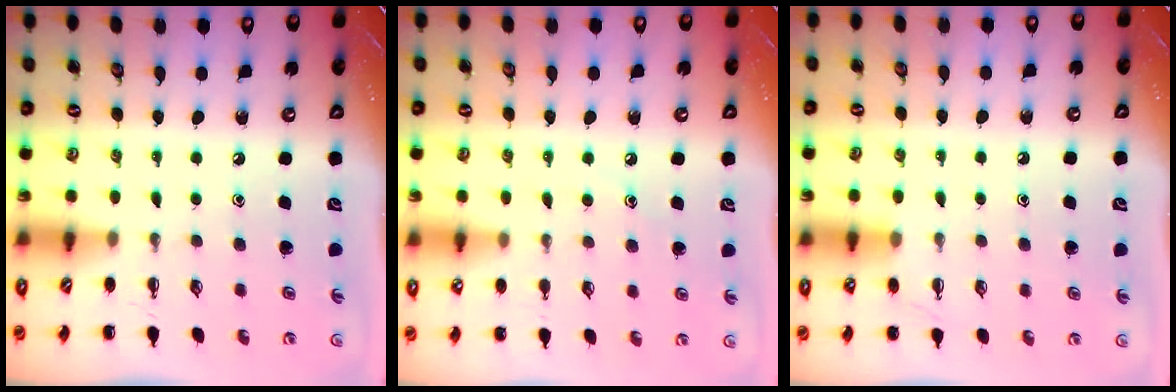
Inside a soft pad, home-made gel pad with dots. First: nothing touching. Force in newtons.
{"total": 7.6, "press": 7.3, "slide": 2.1}
{"total": 4.2, "press": 4.0, "slide": 1.2}